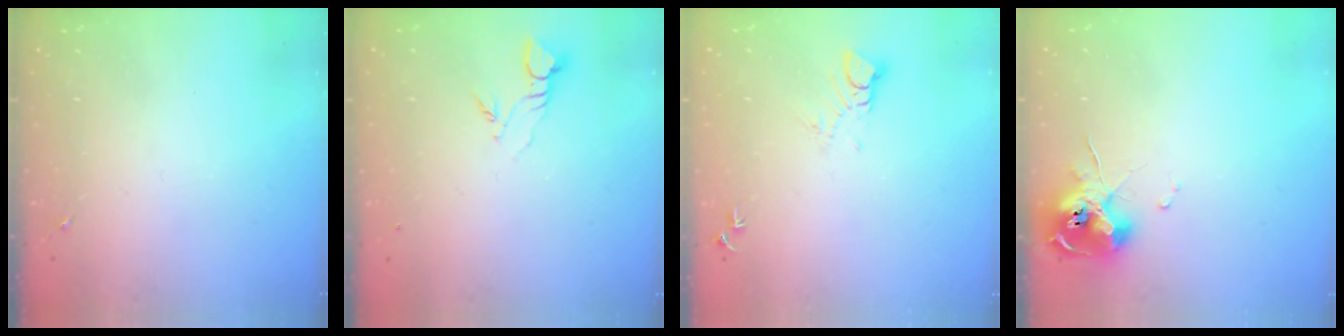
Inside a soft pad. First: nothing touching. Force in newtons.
{"total": 3.5, "press": 3.5, "slide": 0.2}
{"total": 4.7, "press": 4.7, "slide": 0.3}
{"total": 10.6, "press": 10.5, "slide": 1.2}